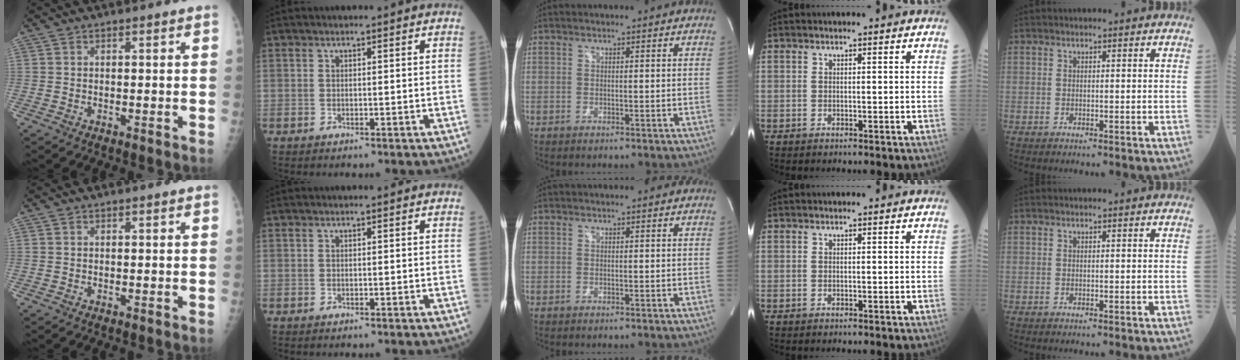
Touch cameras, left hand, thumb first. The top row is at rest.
{}